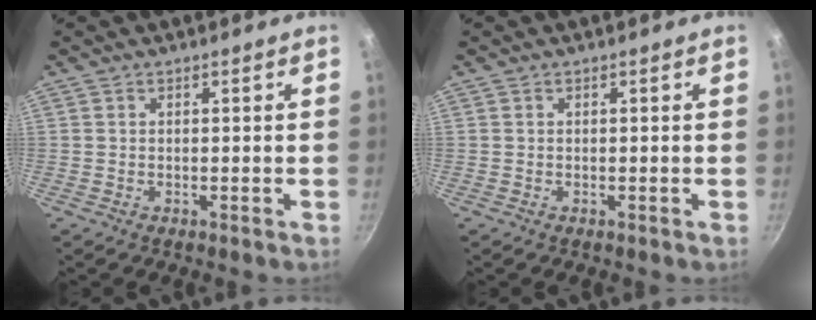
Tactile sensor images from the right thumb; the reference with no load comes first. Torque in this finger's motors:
{"motor_torque": [-0.01, 0.00, -0.01, 0.07, 0.00]}